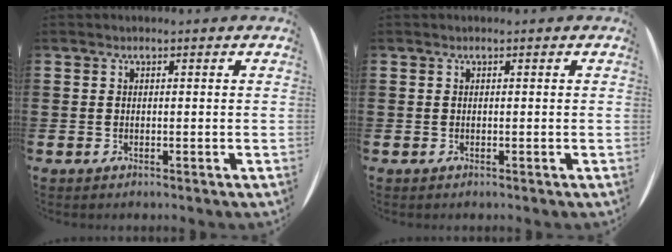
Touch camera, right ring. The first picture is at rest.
{"total": 0.0}